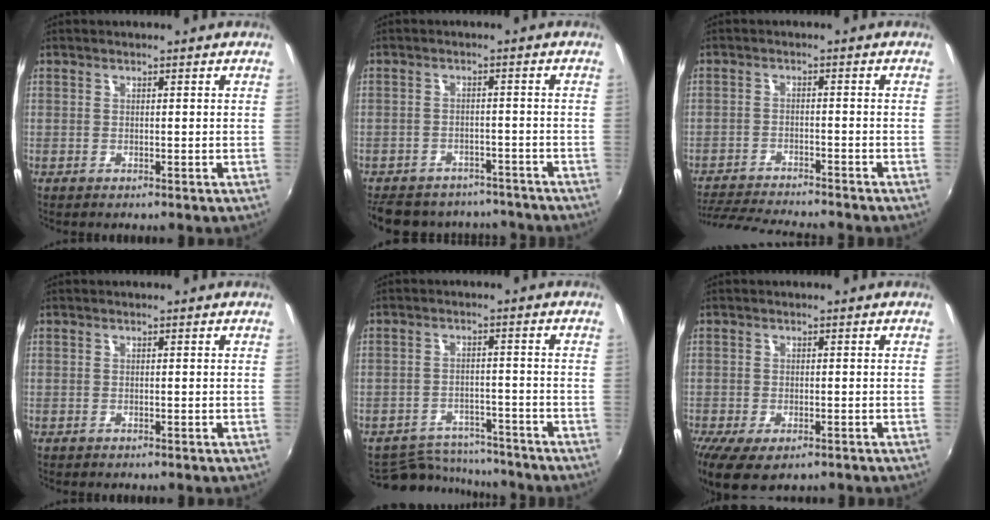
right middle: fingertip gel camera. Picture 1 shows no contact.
{"total": 16.5, "force": [-13.9, 7.1, 5.5], "torque": [-0.128, 0.014, -0.181]}
{"total": 11.8, "force": [-10.9, 1.1, 4.4], "torque": [-0.107, -0.019, -0.176]}
{"total": 0.0}
{"total": 10.1, "force": [-9.4, 3.4, 1.5], "torque": [-0.047, 0.013, -0.133]}
{"total": 7.5, "force": [-4.5, 3.4, 5.0], "torque": [-0.112, -0.037, -0.073]}